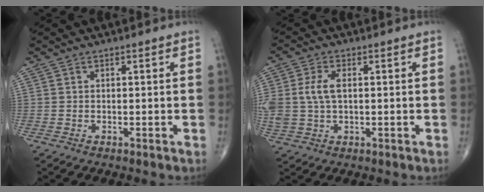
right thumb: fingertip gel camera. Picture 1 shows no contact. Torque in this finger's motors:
{"motor_torque": [0.67, 0.77, 1.08, 0.17, 0.08]}